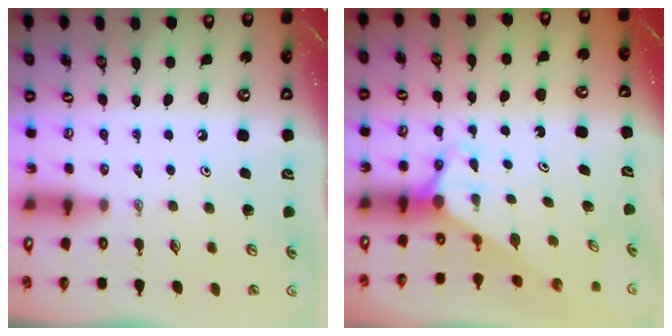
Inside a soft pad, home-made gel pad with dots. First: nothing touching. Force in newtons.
{"total": 2.9, "press": 2.9, "slide": 0.0}